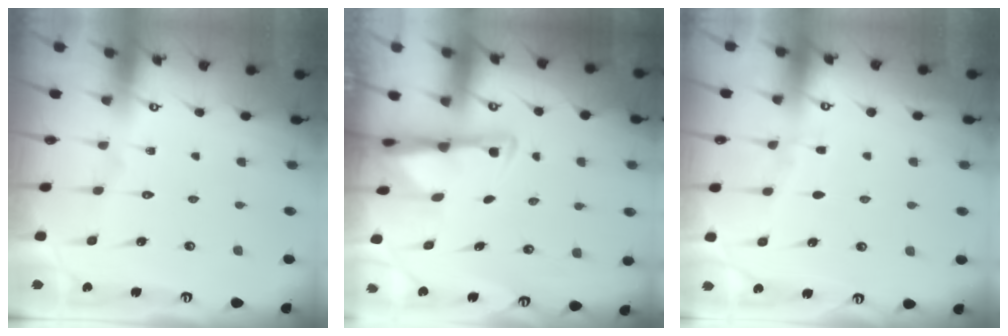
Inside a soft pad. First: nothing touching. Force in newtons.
{"total": 3.0, "press": 3.0, "slide": 0.6}
{"total": 4.7, "press": 4.7, "slide": 0.5}